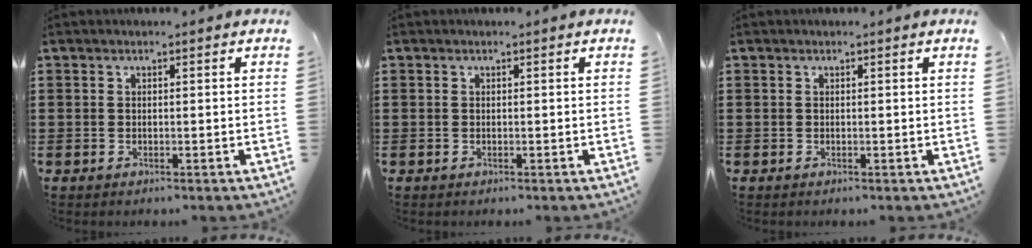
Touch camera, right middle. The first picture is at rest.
{"total": 0.0}
{"total": 0.0}